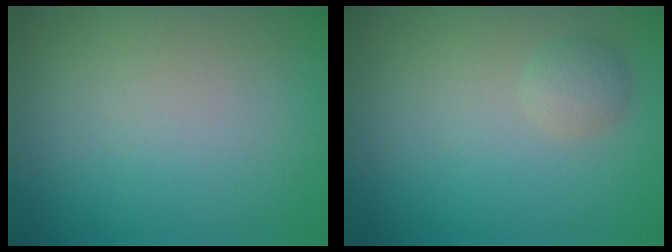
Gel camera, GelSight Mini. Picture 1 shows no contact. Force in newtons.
{"total": 1.3, "press": 1.3, "slide": 0.1}